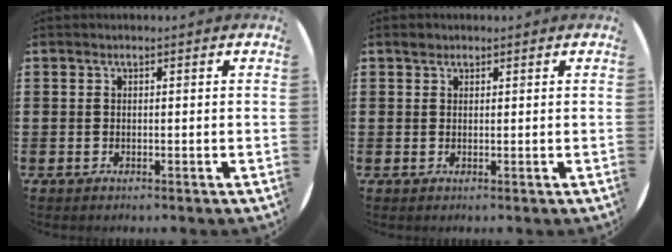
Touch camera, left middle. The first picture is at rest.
{"total": 0.7, "force": [0.6, 0.4, 0.0], "torque": [0.008, -0.001, 0.011]}